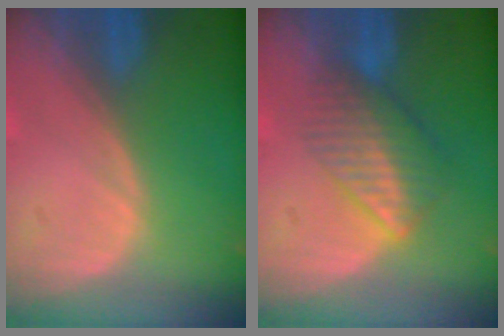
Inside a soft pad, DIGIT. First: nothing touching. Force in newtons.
{"total": 6.7, "press": 5.8, "slide": 3.3}